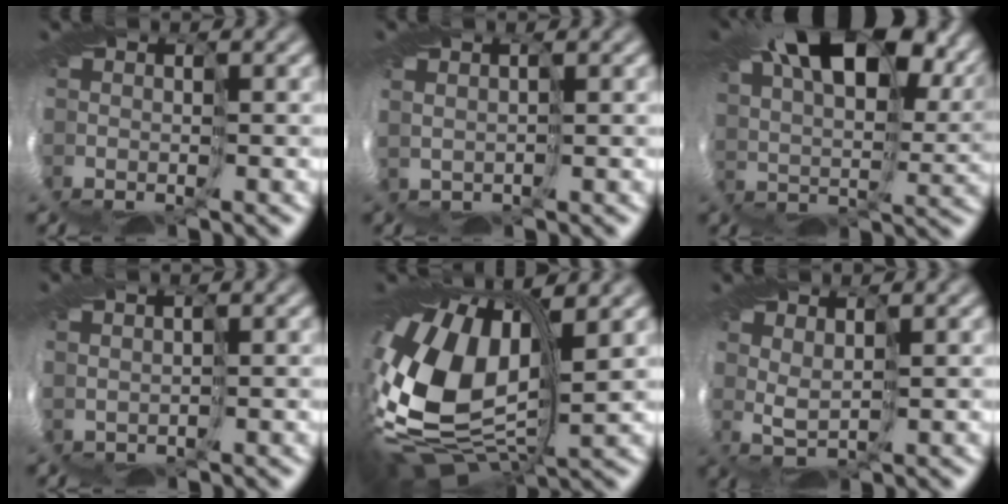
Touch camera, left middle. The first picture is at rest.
{"total": 0.9, "force": [0.8, -0.3, -0.2], "torque": [0.006, 0.018, 0.012]}
{"total": 12.5, "force": [7.5, 5.0, 8.6], "torque": [-0.146, 0.030, 0.119]}
{"total": 0.6, "force": [0.4, -0.1, -0.5], "torque": [0.018, 0.011, 0.007]}
{"total": 12.5, "force": [1.3, 7.4, 9.9], "torque": [-0.240, 0.021, 0.008]}
{"total": 1.1, "force": [0.9, -0.6, -0.2], "torque": [-0.016, 0.007, 0.012]}